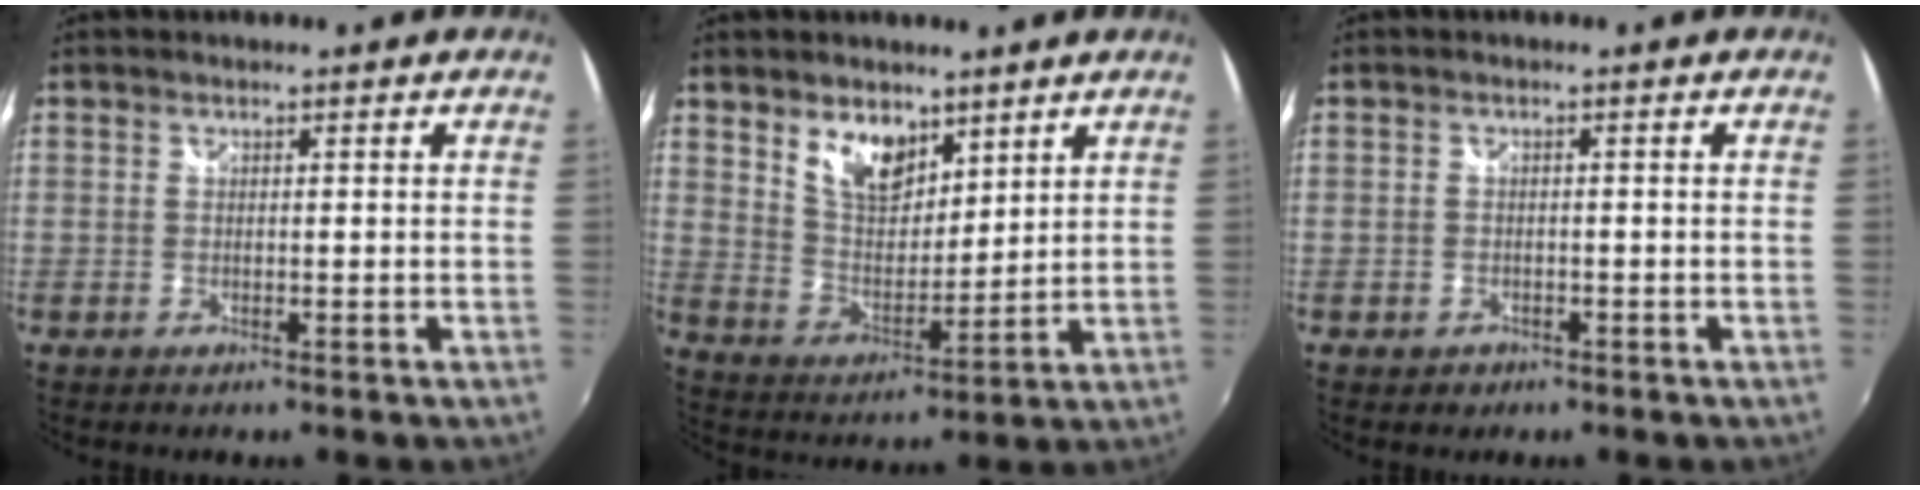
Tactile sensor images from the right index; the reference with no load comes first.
{"total": 9.2, "force": [5.8, 5.1, 5.0], "torque": [-0.083, 0.003, 0.114]}
{"total": 2.0, "force": [-1.1, 1.6, 0.5], "torque": [-0.013, -0.002, -0.016]}